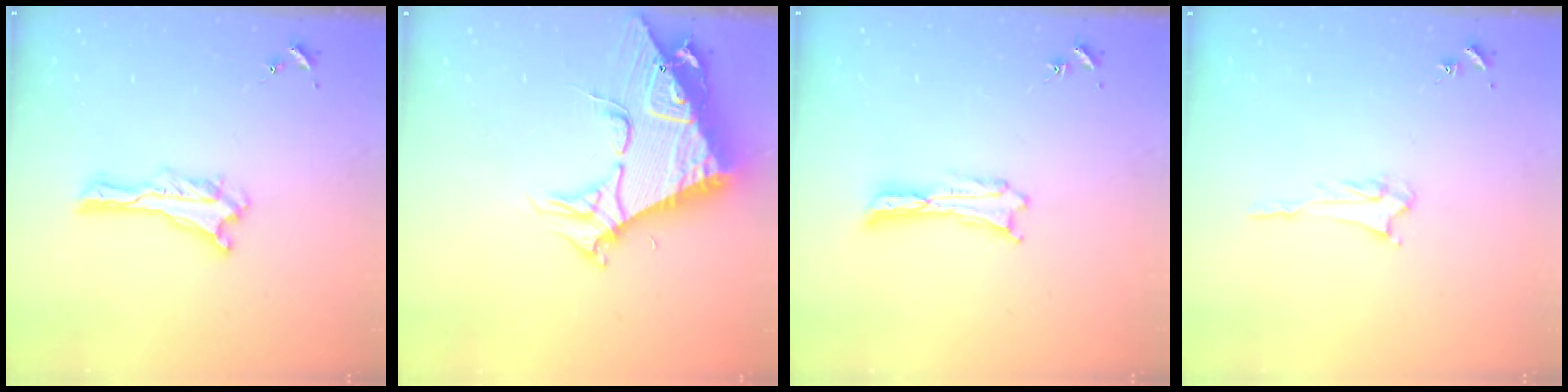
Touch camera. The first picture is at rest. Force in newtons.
{"total": 10.8, "press": 10.8, "slide": 0.9}
{"total": 0.5, "press": 0.5, "slide": 0.2}
{"total": 2.6, "press": 2.6, "slide": 0.3}